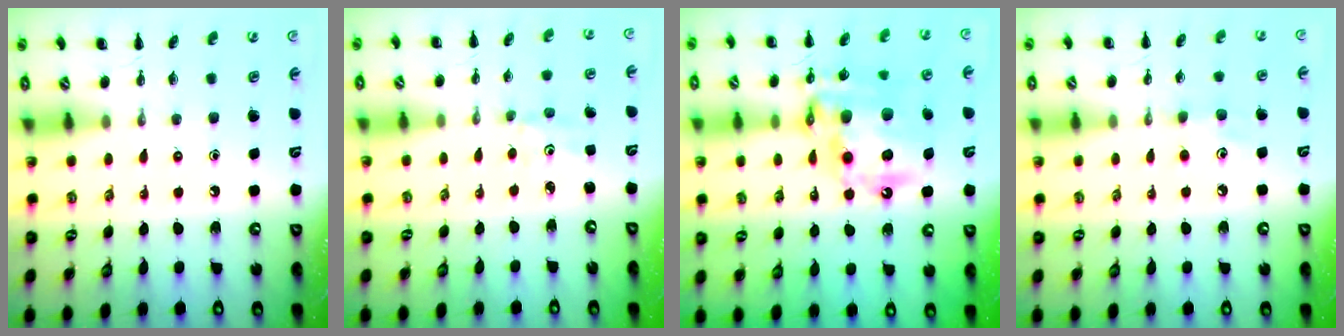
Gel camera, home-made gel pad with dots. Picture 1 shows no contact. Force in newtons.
{"total": 1.1, "press": 1.0, "slide": 0.3}
{"total": 19.9, "press": 19.4, "slide": 4.5}
{"total": 7.1, "press": 6.9, "slide": 1.7}